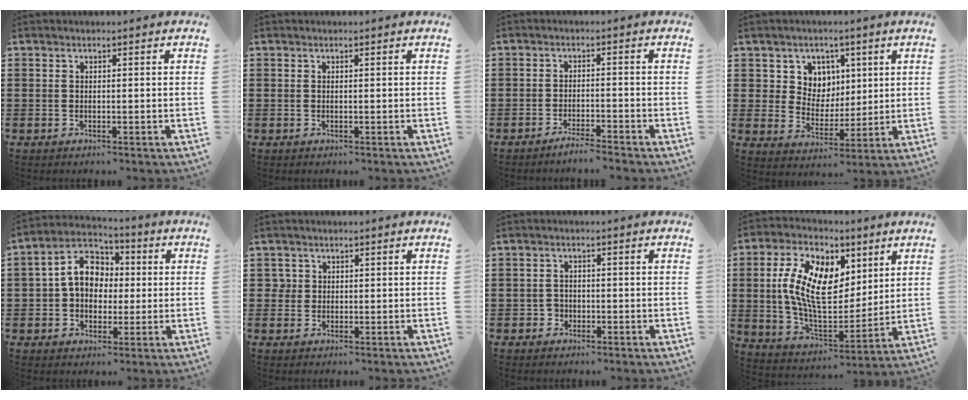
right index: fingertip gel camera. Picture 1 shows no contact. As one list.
[{"total": 0.0}, {"total": 2.5, "force": [-2.4, -0.1, 0.5], "torque": [-0.012, 0.004, -0.047]}, {"total": 6.4, "force": [2.8, 5.6, 0.6], "torque": [-0.041, 0.001, 0.051]}, {"total": 9.0, "force": [0.7, 6.9, 5.7], "torque": [-0.132, 0.016, 0.009]}, {"total": 1.7, "force": [0.5, 1.6, 0.4], "torque": [-0.014, 0.008, 0.008]}, {"total": 1.7, "force": [-0.9, 1.4, 0.2], "torque": [-0.010, 0.002, -0.022]}, {"total": 12.2, "force": [3.7, 6.8, 9.5], "torque": [-0.208, 0.004, 0.071]}]